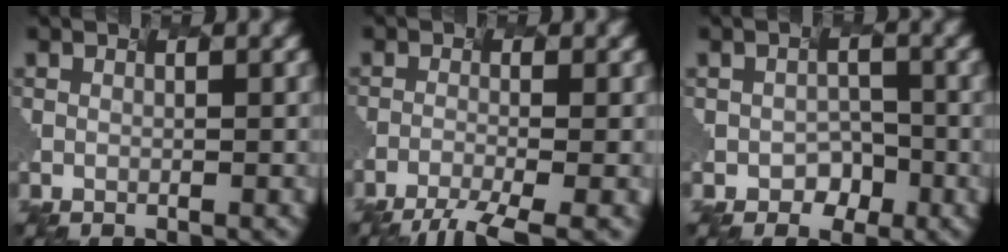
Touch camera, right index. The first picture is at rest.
{"total": 4.4, "force": [-3.9, -0.3, 2.1], "torque": [-0.042, -0.009, -0.051]}
{"total": 2.1, "force": [-1.9, 0.5, -0.9], "torque": [-0.011, -0.016, -0.003]}